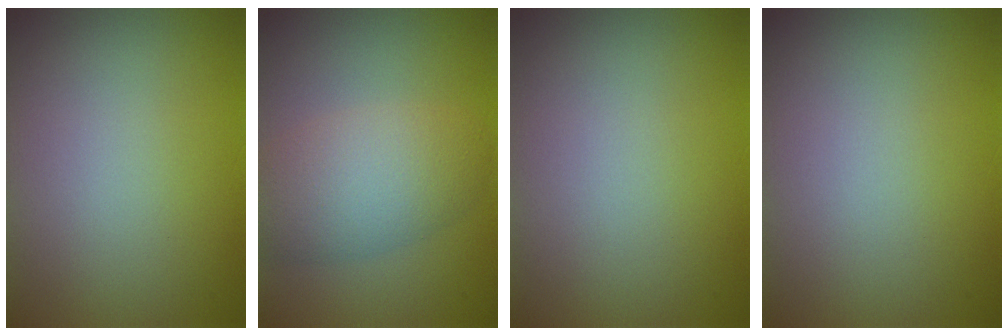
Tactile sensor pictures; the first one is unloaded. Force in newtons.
{"total": 4.9, "press": 4.8, "slide": 0.2}
{"total": 0.0}
{"total": 0.0}